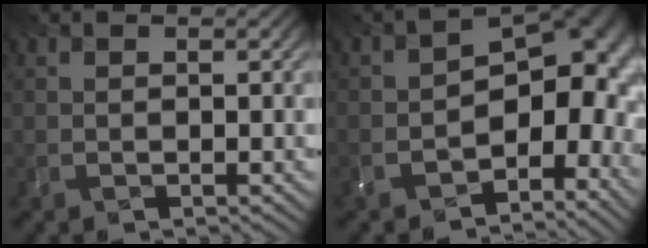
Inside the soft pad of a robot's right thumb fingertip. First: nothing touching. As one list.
[{"total": 10.6, "force": [-4.1, 6.3, 7.4], "torque": [-0.114, -0.017, -0.057]}]